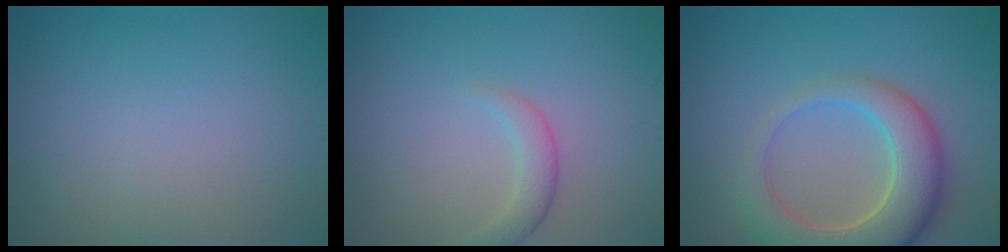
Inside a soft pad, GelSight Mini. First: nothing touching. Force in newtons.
{"total": 2.0, "press": 2.0, "slide": 0.1}
{"total": 8.0, "press": 8.0, "slide": 0.6}